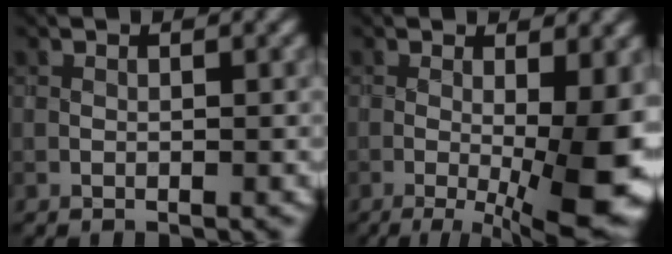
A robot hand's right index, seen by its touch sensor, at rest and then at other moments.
{"total": 11.8, "force": [-2.8, 3.4, 10.9], "torque": [-0.147, -0.003, -0.038]}